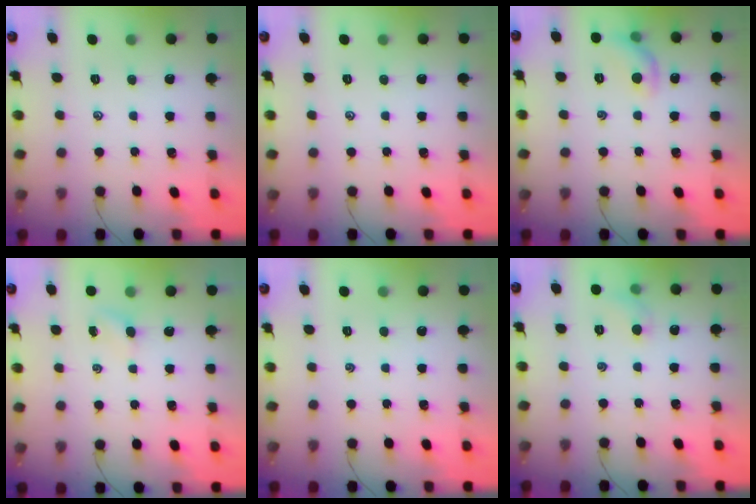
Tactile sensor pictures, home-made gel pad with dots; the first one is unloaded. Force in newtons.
{"total": 0.0}
{"total": 8.3, "press": 8.3, "slide": 0.7}
{"total": 2.9, "press": 2.7, "slide": 1.1}
{"total": 0.0}
{"total": 5.3, "press": 5.1, "slide": 1.5}